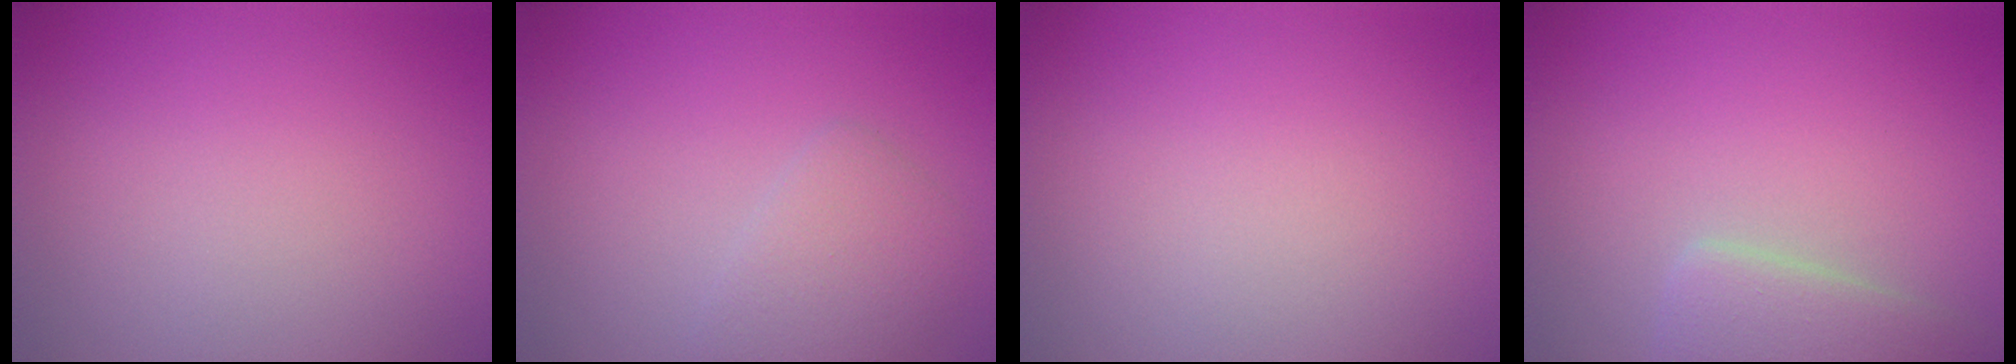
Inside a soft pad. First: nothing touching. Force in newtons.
{"total": 2.2, "press": 2.2, "slide": 0.0}
{"total": 0.0}
{"total": 4.1, "press": 4.1, "slide": 0.1}